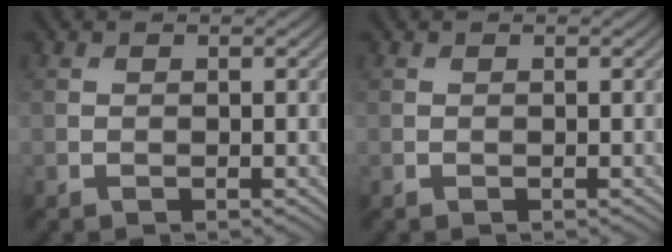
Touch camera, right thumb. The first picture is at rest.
{"total": 0.0}